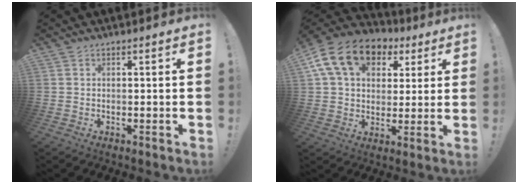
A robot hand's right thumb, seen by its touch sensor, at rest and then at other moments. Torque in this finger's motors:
{"motor_torque": [0.23, 1.01, 0.61, -0.17, 0.40]}